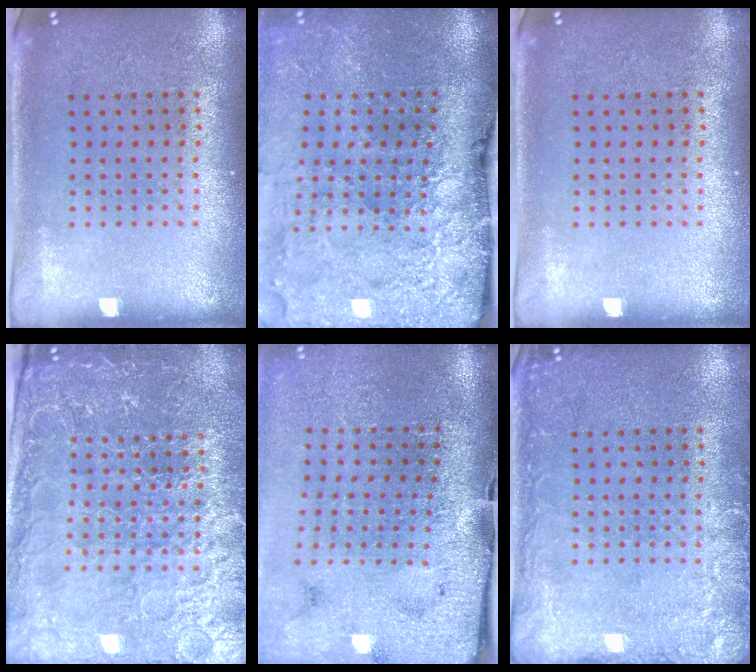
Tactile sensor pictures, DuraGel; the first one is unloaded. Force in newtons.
{"total": 5.0, "press": 3.8, "slide": 3.3}
{"total": 0.0}
{"total": 4.7, "press": 4.4, "slide": 1.5}
{"total": 4.7, "press": 3.6, "slide": 2.9}
{"total": 2.6, "press": 2.6, "slide": 0.3}